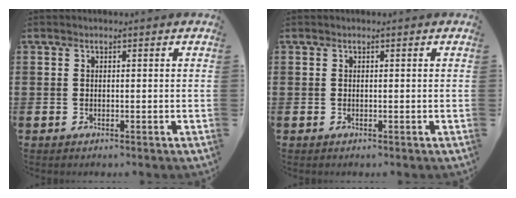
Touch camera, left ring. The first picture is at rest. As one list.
[{"total": 0.0}]